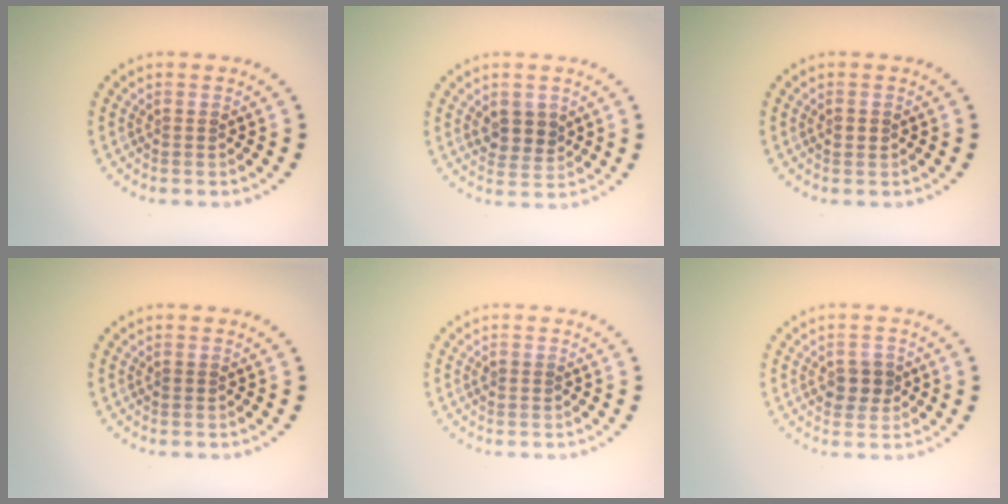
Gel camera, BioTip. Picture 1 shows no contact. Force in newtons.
{"total": 2.6, "press": 2.4, "slide": 0.8}
{"total": 1.2, "press": 1.2, "slide": 0.1}
{"total": 0.5, "press": 0.5, "slide": 0.1}
{"total": 0.9, "press": 0.9, "slide": 0.1}
{"total": 2.2, "press": 2.2, "slide": 0.4}